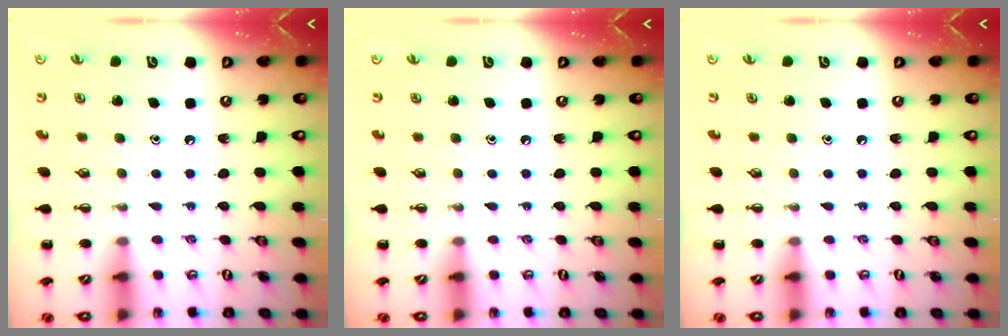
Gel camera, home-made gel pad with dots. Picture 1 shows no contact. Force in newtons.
{"total": 0.0}
{"total": 0.0}